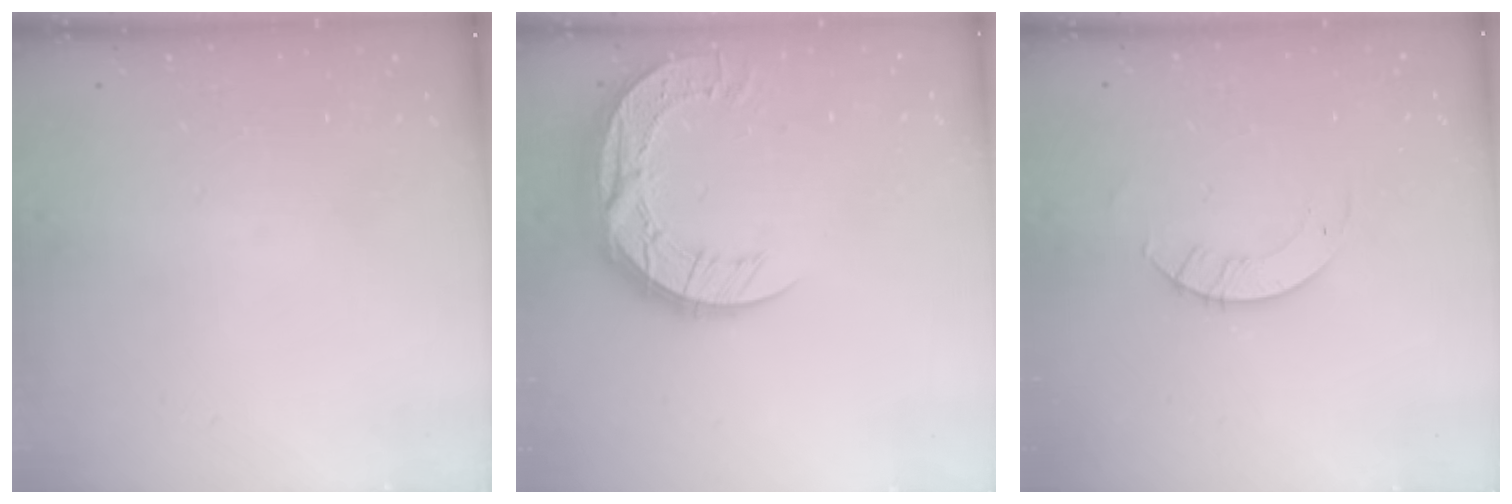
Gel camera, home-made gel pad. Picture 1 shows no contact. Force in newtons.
{"total": 15.6, "press": 15.6, "slide": 1.1}
{"total": 3.3, "press": 3.3, "slide": 0.2}